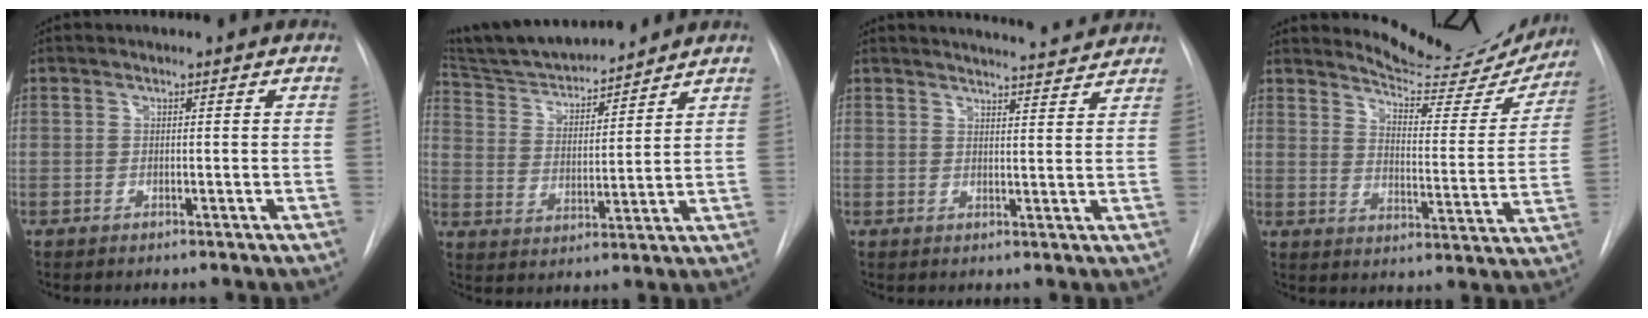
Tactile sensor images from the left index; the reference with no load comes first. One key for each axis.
{"total": 14.3, "fx": 13.3, "fy": 1.8, "fz": 5.0, "tx": -0.088, "ty": 0.007, "tz": 0.232}
{"total": 9.3, "fx": 9.1, "fy": 0.5, "fz": 2.0, "tx": -0.029, "ty": -0.002, "tz": 0.108}
{"total": 16.5, "fx": 15.9, "fy": 2.6, "fz": 3.6, "tx": -0.040, "ty": -0.065, "tz": 0.191}